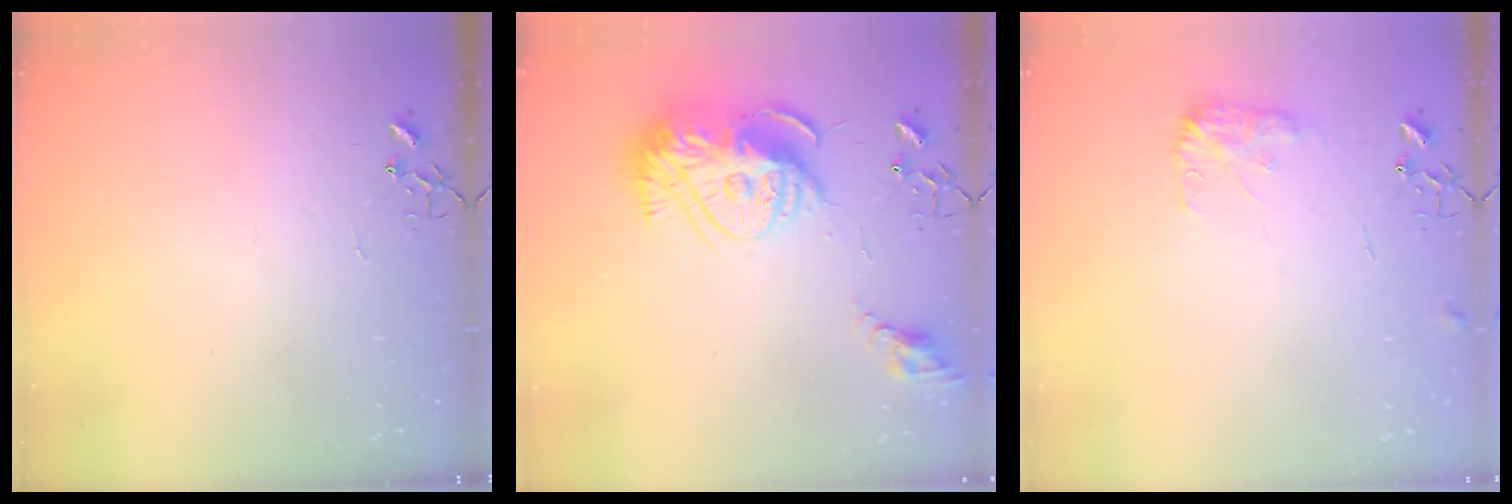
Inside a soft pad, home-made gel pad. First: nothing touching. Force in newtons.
{"total": 17.6, "press": 17.5, "slide": 1.6}
{"total": 8.3, "press": 8.3, "slide": 0.2}